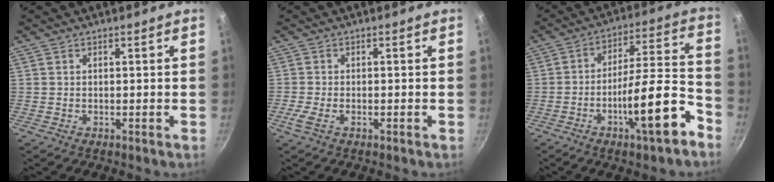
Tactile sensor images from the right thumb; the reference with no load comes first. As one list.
[{"total": 2.6, "force": [-1.1, 1.0, 2.1], "torque": [-0.057, 0.000, -0.028]}, {"total": 15.4, "force": [-7.6, 3.4, 12.9], "torque": [-0.169, 0.059, -0.117]}]